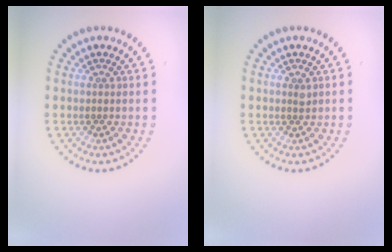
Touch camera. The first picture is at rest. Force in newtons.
{"total": 0.6, "press": 0.5, "slide": 0.3}